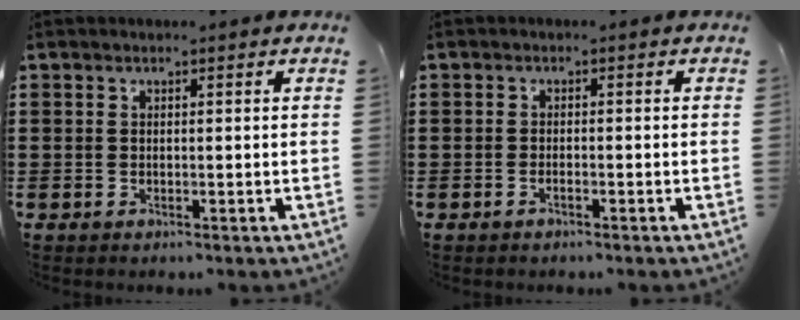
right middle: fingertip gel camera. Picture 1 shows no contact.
{"total": 0.8, "force": [-0.6, 0.2, 0.5], "torque": [-0.013, -0.004, -0.010]}